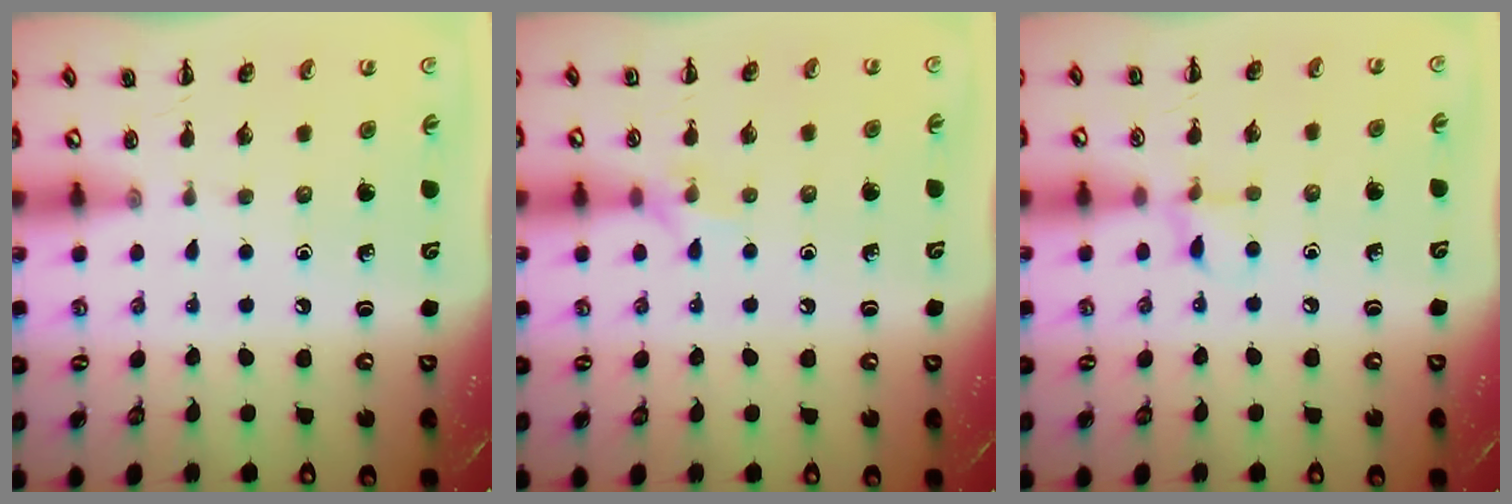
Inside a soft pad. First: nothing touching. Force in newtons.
{"total": 5.9, "press": 5.8, "slide": 1.1}
{"total": 6.0, "press": 5.7, "slide": 2.0}